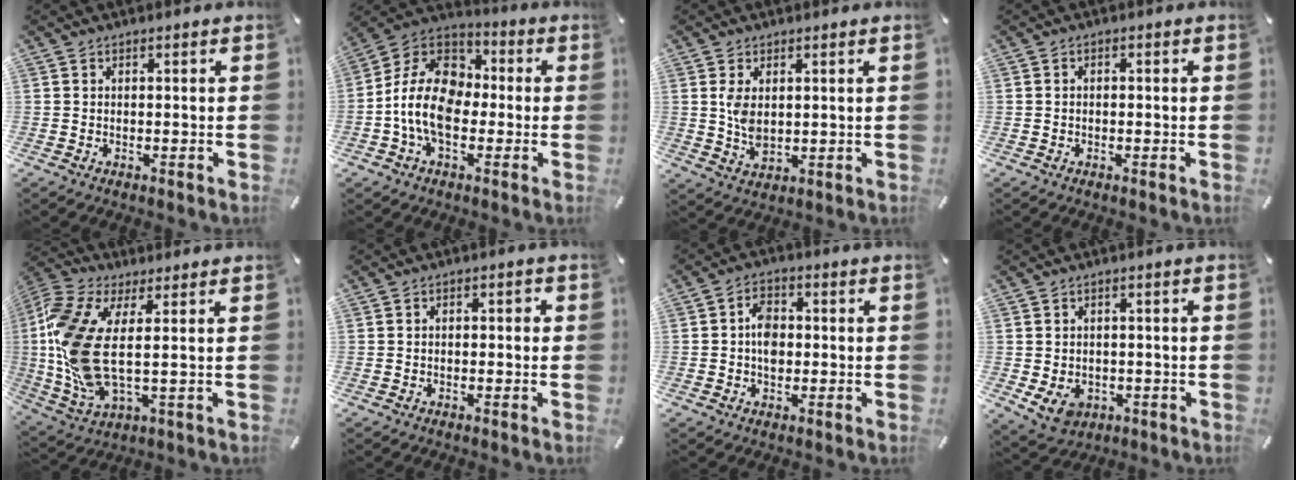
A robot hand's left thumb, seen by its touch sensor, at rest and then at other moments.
{"total": 14.6, "force": [-3.6, 10.5, 9.5], "torque": [-0.215, 0.026, -0.069]}
{"total": 5.2, "force": [1.1, 3.1, 4.1], "torque": [-0.104, -0.002, 0.015]}
{"total": 1.1, "force": [-0.5, 0.7, 0.6], "torque": [-0.012, 0.004, -0.013]}
{"total": 14.4, "force": [1.3, 5.1, 13.4], "torque": [-0.310, -0.032, 0.019]}
{"total": 1.8, "force": [-1.0, 1.1, 1.1], "torque": [-0.021, 0.010, -0.022]}
{"total": 5.5, "force": [-0.5, 3.9, 3.8], "torque": [-0.052, 0.006, -0.011]}
{"total": 6.3, "force": [-1.8, 5.0, 3.4], "torque": [-0.064, 0.003, -0.036]}